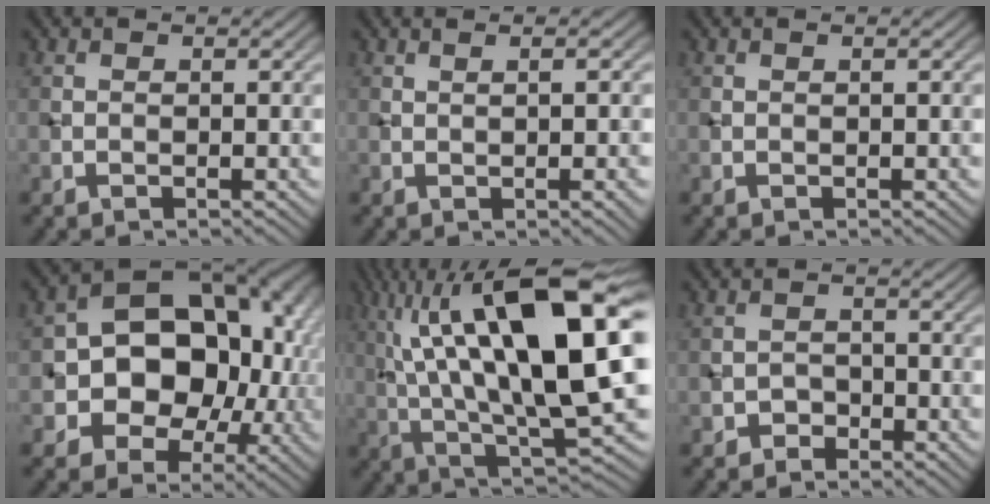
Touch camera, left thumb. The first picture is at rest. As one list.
[{"total": 3.6, "force": [0.3, 0.7, 3.6], "torque": [-0.046, 0.013, 0.004]}, {"total": 0.0}, {"total": 16.5, "force": [-1.4, 12.5, 10.7], "torque": [-0.148, -0.014, -0.026]}, {"total": 20.4, "force": [5.6, 6.5, 18.5], "torque": [-0.324, 0.036, 0.102]}, {"total": 1.7, "force": [-1.2, 1.2, 0.3], "torque": [0.000, 0.005, -0.026]}]